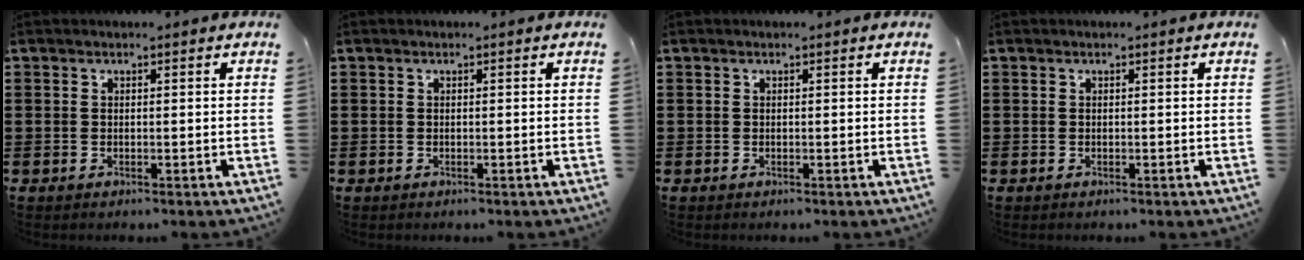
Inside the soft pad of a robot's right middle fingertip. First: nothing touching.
{"total": 0.0}
{"total": 0.0}
{"total": 0.0}